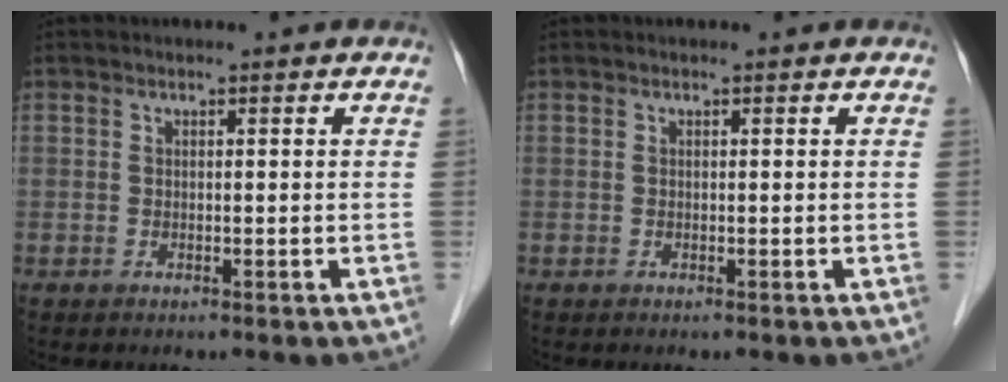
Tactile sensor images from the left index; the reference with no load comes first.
{"total": 0.0}